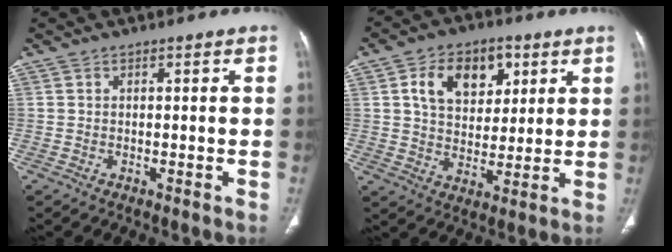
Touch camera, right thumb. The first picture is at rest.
{"total": 12.4, "force": [4.6, 8.6, 7.7], "torque": [-0.085, -0.009, 0.080]}